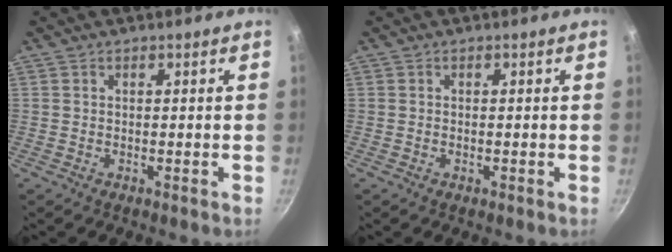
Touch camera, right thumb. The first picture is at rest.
{"total": 0.6, "force": [-0.2, 0.3, 0.4], "torque": [-0.007, 0.002, -0.003]}